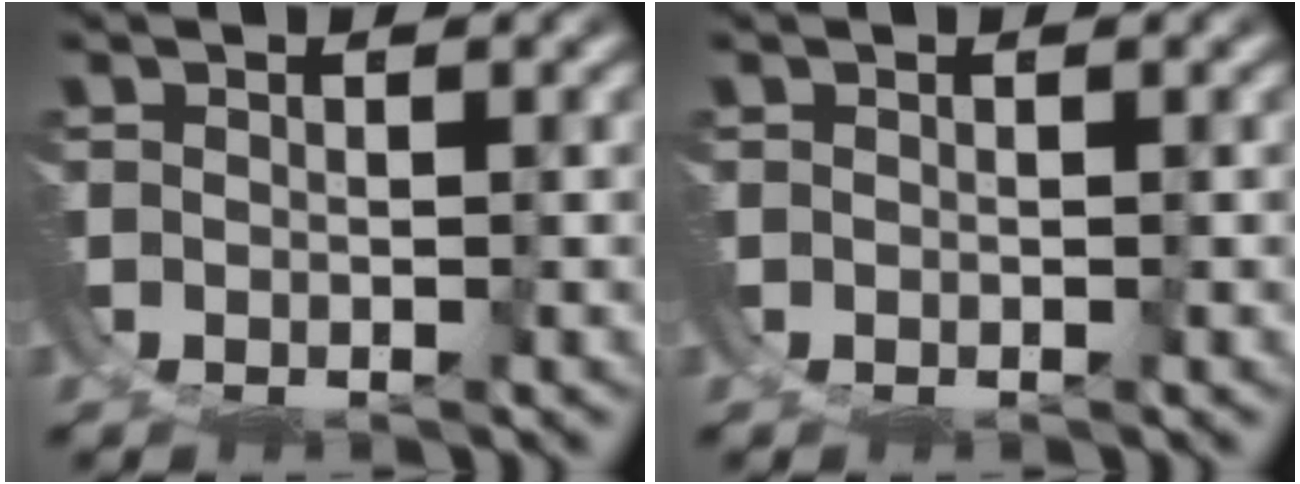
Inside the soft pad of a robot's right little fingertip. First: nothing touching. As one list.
[{"total": 0.0}]